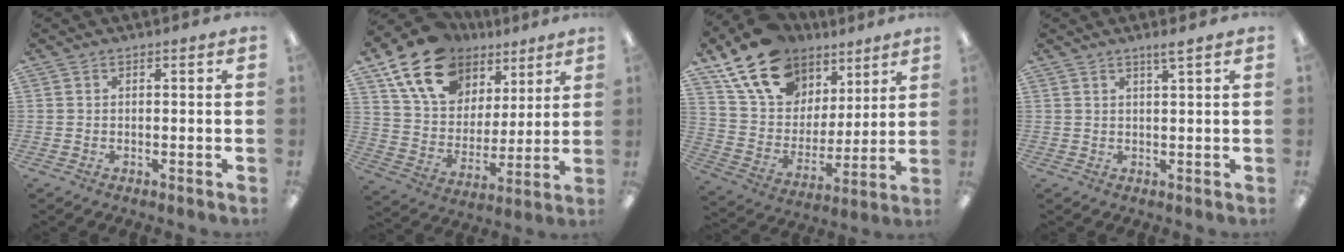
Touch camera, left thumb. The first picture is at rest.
{"total": 18.3, "force": [11.6, 12.1, 7.3], "torque": [-0.143, -0.044, 0.219]}
{"total": 19.6, "force": [13.3, 12.5, 7.0], "torque": [-0.140, -0.065, 0.248]}
{"total": 2.1, "force": [1.6, 0.0, 1.4], "torque": [-0.031, 0.000, 0.028]}